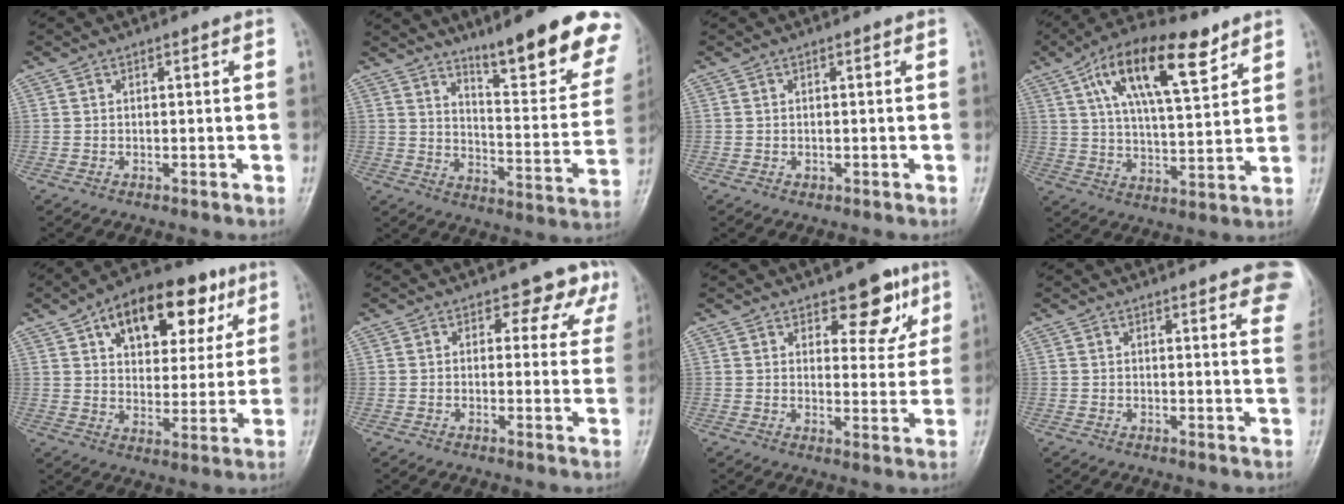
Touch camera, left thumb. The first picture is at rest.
{"total": 19.1, "force": [13.2, 3.5, 13.4], "torque": [-0.144, -0.085, 0.192]}
{"total": 0.6, "force": [-0.1, 0.5, 0.3], "torque": [0.000, 0.001, -0.002]}
{"total": 17.4, "force": [8.9, 6.7, 13.4], "torque": [-0.201, -0.019, 0.150]}
{"total": 18.9, "force": [8.9, 10.7, 12.8], "torque": [-0.137, -0.006, 0.133]}
{"total": 5.7, "force": [4.0, 3.7, 2.0], "torque": [0.014, -0.018, 0.029]}
{"total": 8.8, "force": [5.2, 4.6, 5.4], "torque": [-0.028, -0.026, 0.068]}
{"total": 11.5, "force": [7.7, 2.8, 8.0], "torque": [-0.073, -0.024, 0.074]}